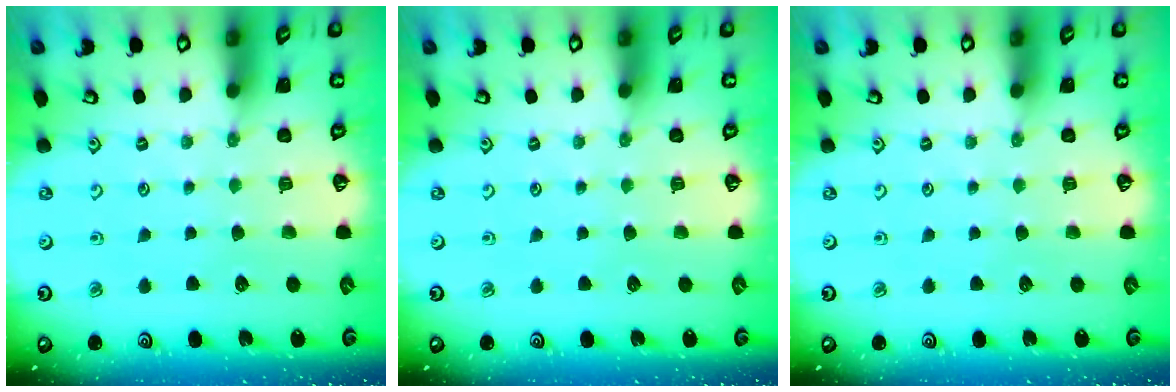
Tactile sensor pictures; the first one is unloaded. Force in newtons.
{"total": 0.0}
{"total": 0.0}